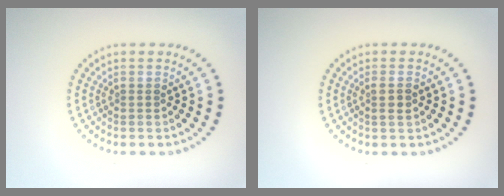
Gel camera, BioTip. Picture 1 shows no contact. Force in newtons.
{"total": 1.3, "press": 1.1, "slide": 0.6}